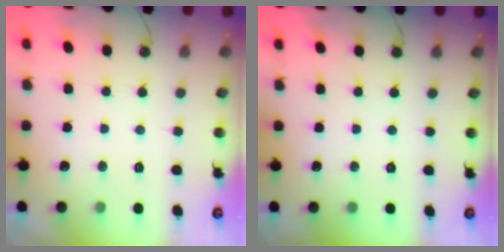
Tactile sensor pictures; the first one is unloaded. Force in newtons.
{"total": 0.0}